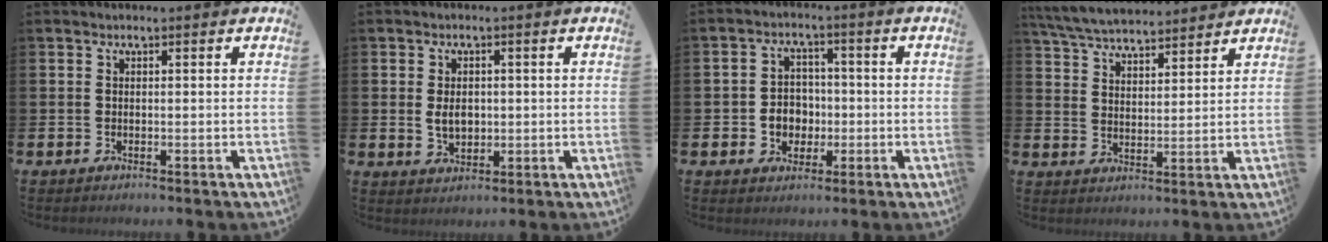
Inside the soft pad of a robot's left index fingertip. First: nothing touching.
{"total": 3.3, "force": [0.2, 2.2, 2.4], "torque": [-0.029, 0.002, -0.002]}
{"total": 4.2, "force": [-0.6, 3.9, 1.5], "torque": [-0.021, 0.000, -0.020]}
{"total": 6.3, "force": [6.1, 0.8, 1.1], "torque": [-0.045, -0.032, 0.110]}